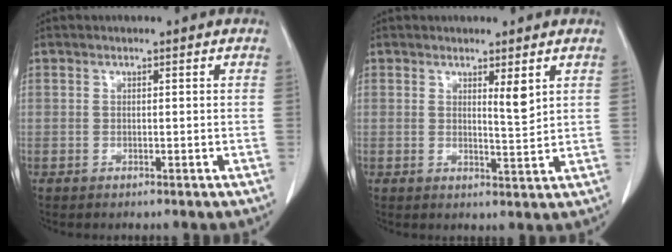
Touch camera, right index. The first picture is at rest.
{"total": 2.9, "force": [1.6, 0.2, 2.4], "torque": [-0.043, -0.012, 0.028]}